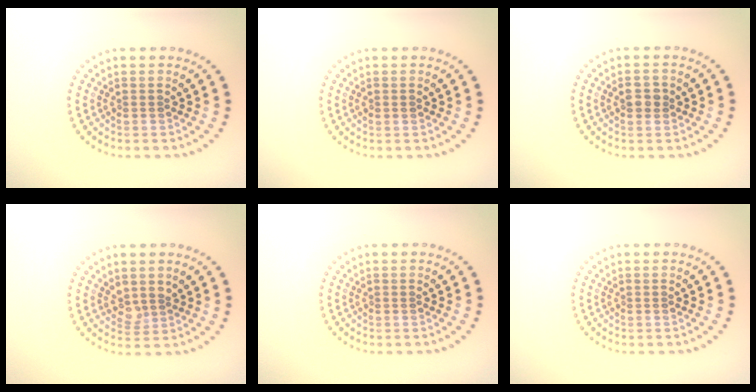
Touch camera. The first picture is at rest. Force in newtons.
{"total": 0.7, "press": 0.7, "slide": 0.1}
{"total": 1.7, "press": 1.6, "slide": 0.5}
{"total": 1.7, "press": 1.3, "slide": 1.1}
{"total": 0.0}
{"total": 0.0}